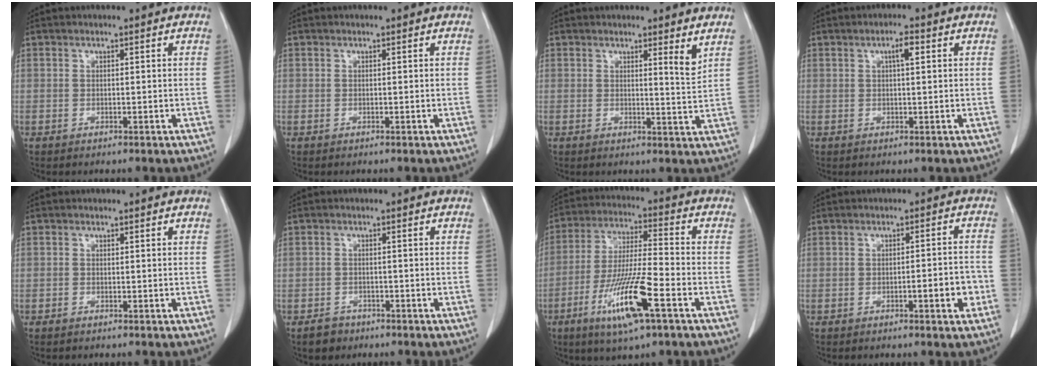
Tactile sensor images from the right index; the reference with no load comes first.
{"total": 0.0}
{"total": 2.7, "force": [1.7, -0.2, 2.1], "torque": [-0.031, -0.015, 0.022]}
{"total": 2.3, "force": [0.7, 0.4, 2.2], "torque": [-0.037, 0.005, 0.010]}
{"total": 0.5, "force": [-0.5, 0.2, 0.2], "torque": [-0.003, 0.000, -0.010]}
{"total": 2.8, "force": [-1.9, 1.9, 0.4], "torque": [-0.013, 0.005, -0.030]}
{"total": 13.8, "force": [-6.3, 1.1, 12.2], "torque": [-0.241, -0.021, -0.115]}
{"total": 4.6, "force": [-2.0, 0.8, 4.1], "torque": [-0.054, 0.006, -0.026]}